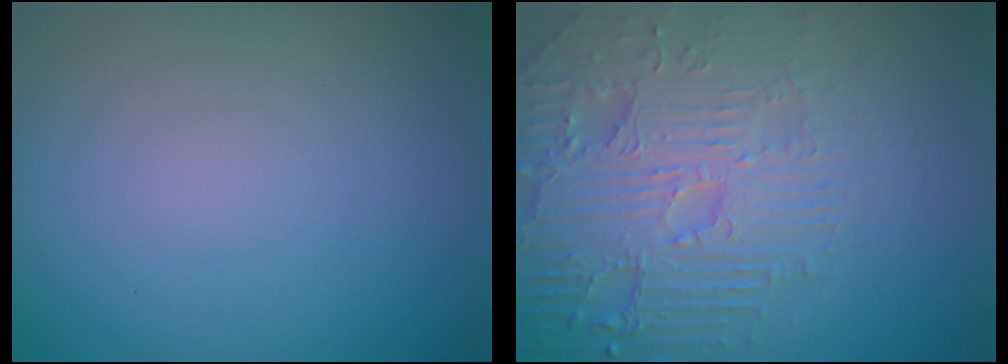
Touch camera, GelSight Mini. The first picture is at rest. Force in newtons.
{"total": 7.8, "press": 5.8, "slide": 5.3}